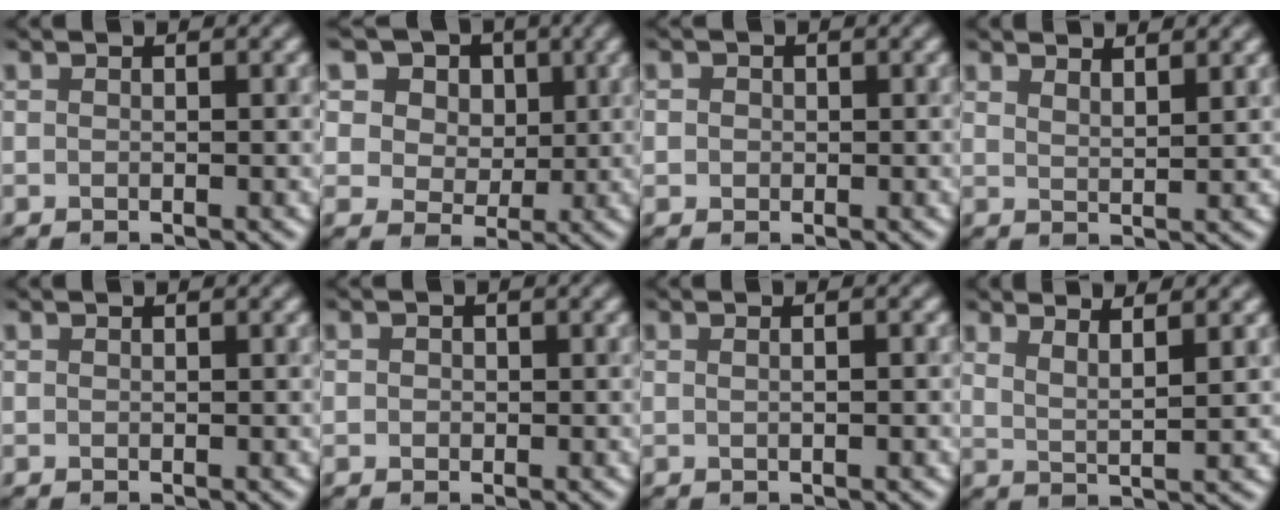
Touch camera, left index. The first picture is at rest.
{"total": 10.7, "force": [5.5, 7.7, 4.9], "torque": [-0.097, 0.012, 0.073]}
{"total": 1.3, "force": [0.3, 1.1, 0.4], "torque": [-0.001, 0.005, -0.003]}
{"total": 2.4, "force": [2.1, 0.5, 1.0], "torque": [-0.004, 0.004, 0.033]}
{"total": 0.0}
{"total": 0.7, "force": [0.1, 0.7, 0.2], "torque": [0.000, -0.003, -0.001]}
{"total": 2.4, "force": [0.8, 1.2, 1.9], "torque": [-0.007, 0.018, -0.012]}
{"total": 3.1, "force": [2.4, 0.6, 2.0], "torque": [-0.024, 0.001, 0.041]}